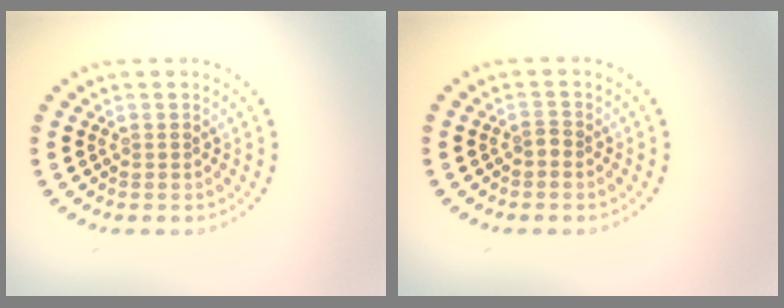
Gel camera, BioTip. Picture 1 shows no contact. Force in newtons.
{"total": 0.9, "press": 0.6, "slide": 0.7}